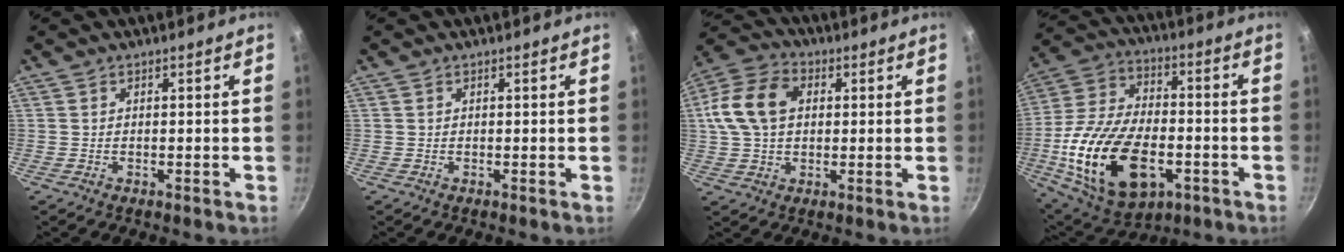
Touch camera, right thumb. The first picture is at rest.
{"total": 0.0}
{"total": 13.0, "force": [2.2, 9.2, 8.9], "torque": [-0.153, 0.019, 0.027]}
{"total": 24.8, "force": [-6.9, 14.3, 19.1], "torque": [-0.354, 0.019, -0.109]}